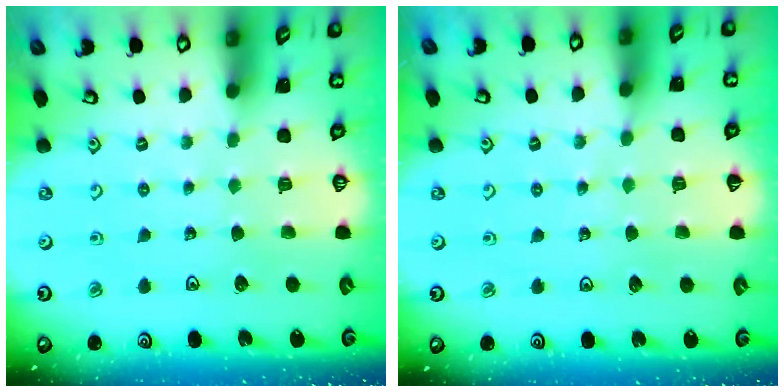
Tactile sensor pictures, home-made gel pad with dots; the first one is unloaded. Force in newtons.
{"total": 1.7, "press": 1.7, "slide": 0.2}